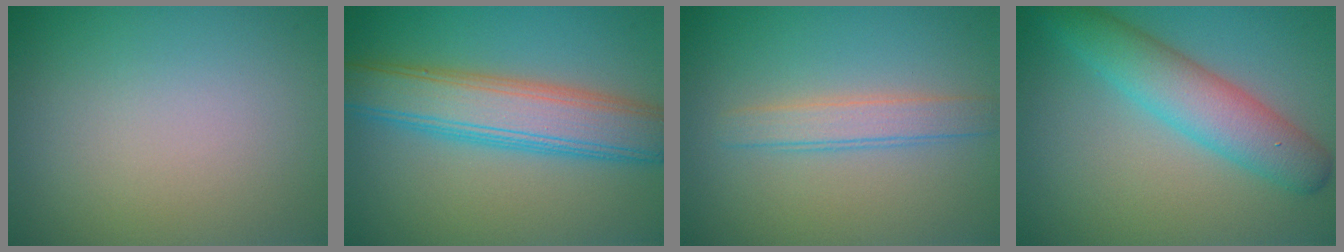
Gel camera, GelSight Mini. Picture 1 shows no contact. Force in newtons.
{"total": 6.6, "press": 6.6, "slide": 0.0}
{"total": 2.4, "press": 2.4, "slide": 0.2}
{"total": 5.3, "press": 5.3, "slide": 0.0}